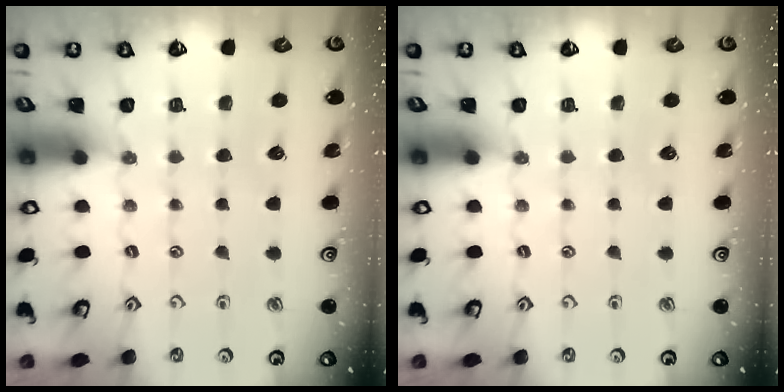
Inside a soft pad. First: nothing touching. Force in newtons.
{"total": 0.0}